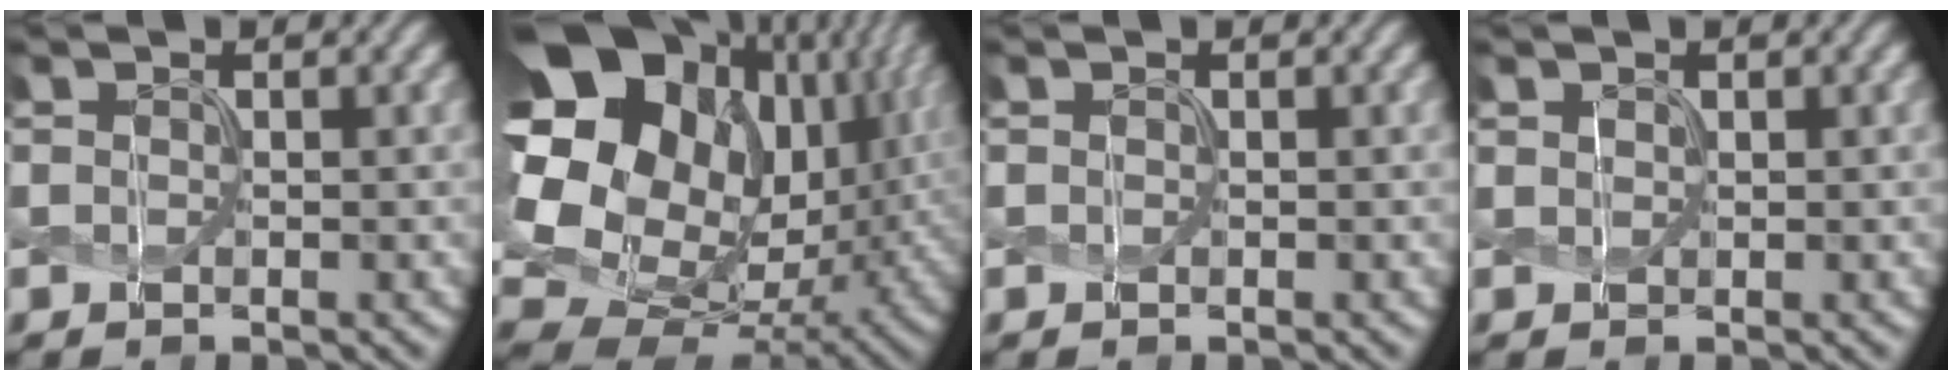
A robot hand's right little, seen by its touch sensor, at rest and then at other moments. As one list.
[{"total": 21.5, "force": [5.1, 16.0, 13.4], "torque": [-0.301, 0.007, 0.130]}, {"total": 0.0}, {"total": 0.5, "force": [0.4, 0.3, 0.1], "torque": [-0.004, -0.003, 0.012]}]